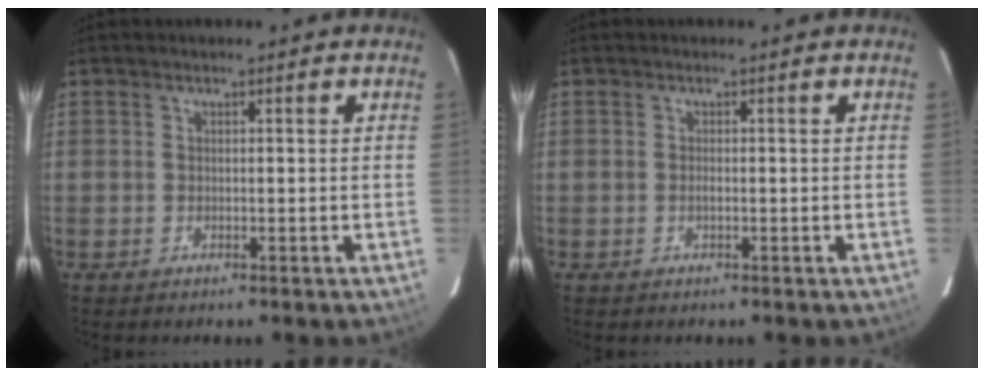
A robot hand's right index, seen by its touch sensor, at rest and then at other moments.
{"total": 0.5, "force": [-0.2, 0.0, 0.5], "torque": [-0.010, 0.000, -0.004]}